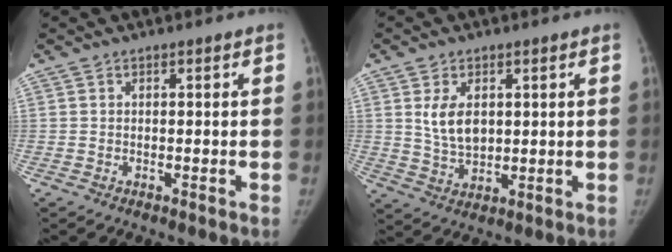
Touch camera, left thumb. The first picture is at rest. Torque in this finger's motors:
{"motor_torque": [0.74, 1.21, 0.77, -0.67, 0.33]}